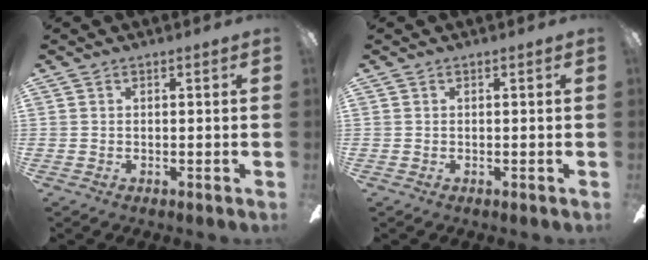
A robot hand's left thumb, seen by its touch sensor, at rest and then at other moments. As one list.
[{"total": 0.0}]